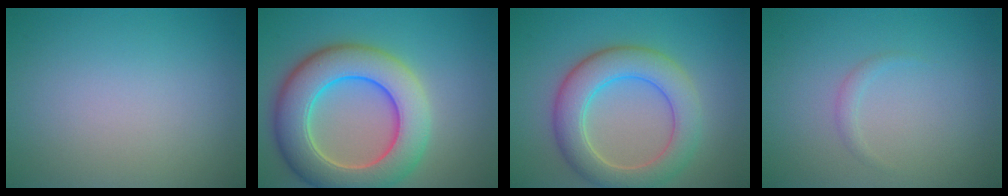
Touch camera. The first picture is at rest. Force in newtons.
{"total": 9.7, "press": 9.7, "slide": 0.6}
{"total": 6.4, "press": 6.4, "slide": 0.7}
{"total": 0.8, "press": 0.8, "slide": 0.0}